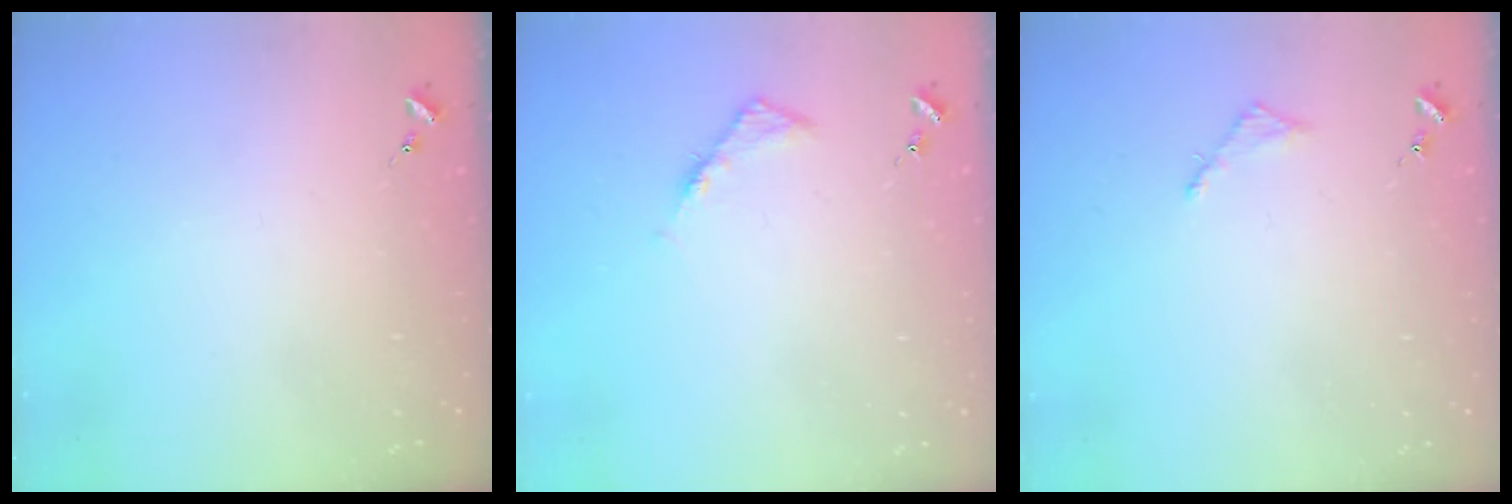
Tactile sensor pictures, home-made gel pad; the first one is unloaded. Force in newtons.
{"total": 4.1, "press": 4.0, "slide": 0.5}
{"total": 2.8, "press": 2.7, "slide": 0.3}